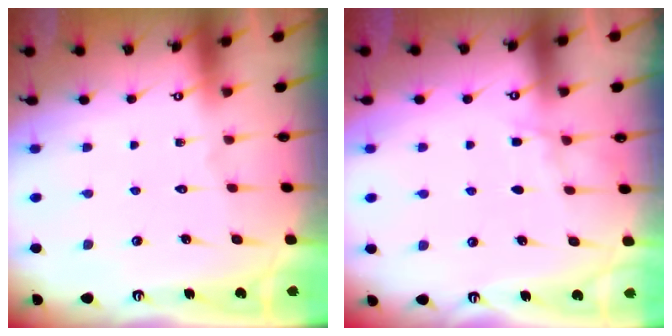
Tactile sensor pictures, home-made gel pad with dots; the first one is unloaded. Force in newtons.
{"total": 4.4, "press": 4.3, "slide": 0.7}